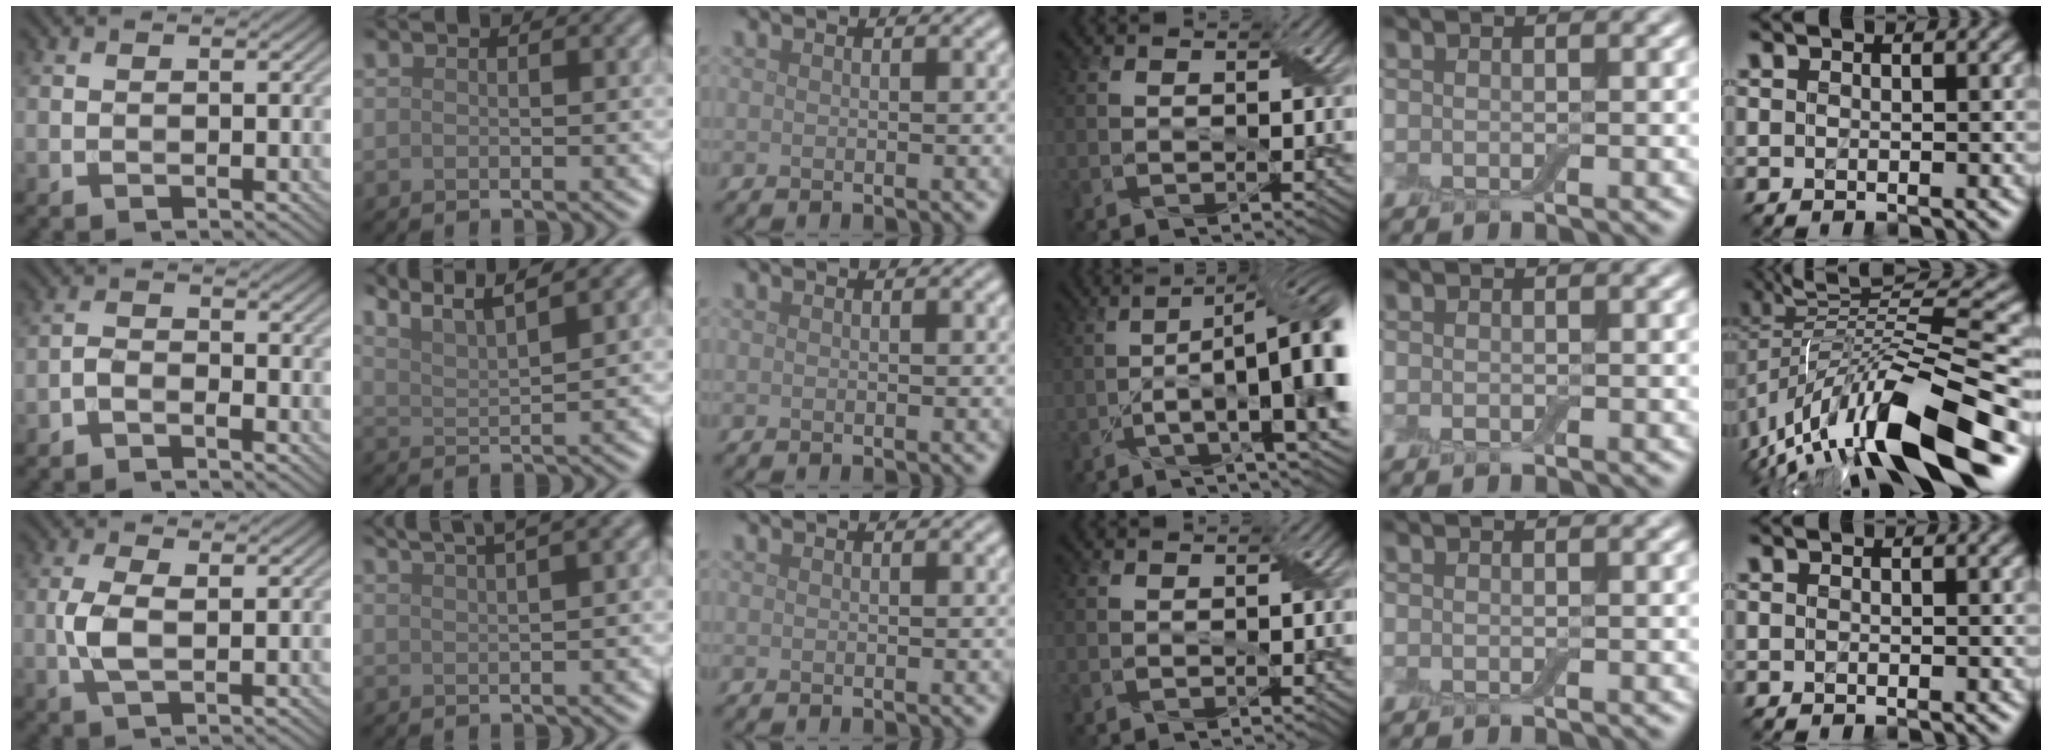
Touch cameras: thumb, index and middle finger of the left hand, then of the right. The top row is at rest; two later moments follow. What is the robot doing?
{"motion": "peel", "object": "aluminum foil"}